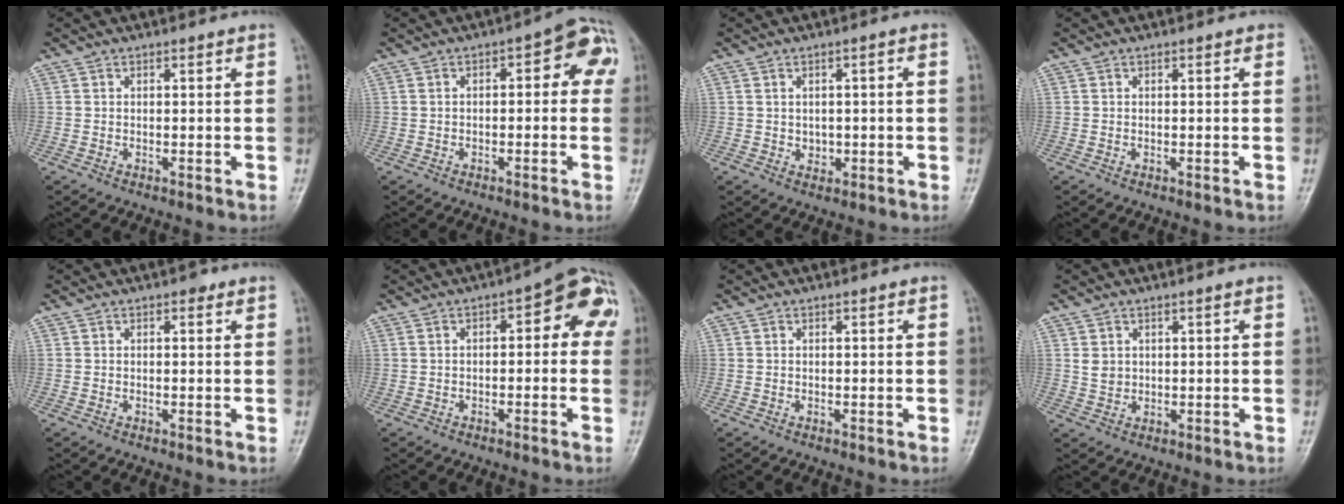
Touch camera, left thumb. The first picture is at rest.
{"total": 7.2, "force": [0.6, 3.5, 6.2], "torque": [-0.046, 0.035, -0.004]}
{"total": 2.6, "force": [-0.3, 2.0, 1.7], "torque": [-0.013, 0.009, -0.001]}
{"total": 0.0}
{"total": 1.1, "force": [0.6, 0.6, 0.7], "torque": [-0.003, 0.000, 0.002]}
{"total": 9.0, "force": [1.1, 4.2, 7.9], "torque": [-0.061, 0.038, 0.000]}
{"total": 0.0}
{"total": 2.1, "force": [0.9, 1.6, 1.1], "torque": [-0.014, -0.003, 0.024]}